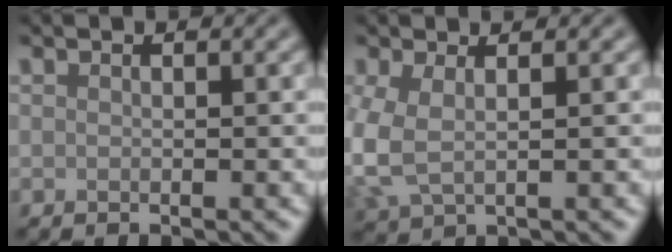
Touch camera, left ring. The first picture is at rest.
{"total": 3.4, "force": [0.0, 1.8, 2.9], "torque": [-0.086, -0.004, 0.000]}